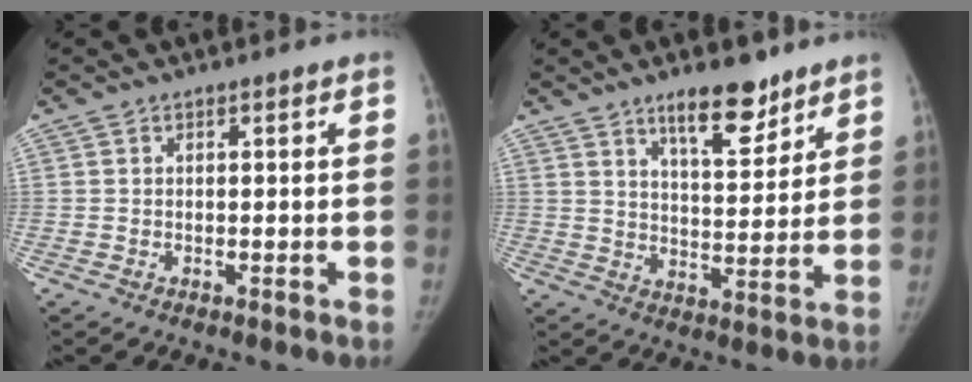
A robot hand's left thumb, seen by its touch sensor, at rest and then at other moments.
{"total": 10.5, "force": [7.5, 3.7, 6.3], "torque": [-0.072, -0.053, 0.122]}